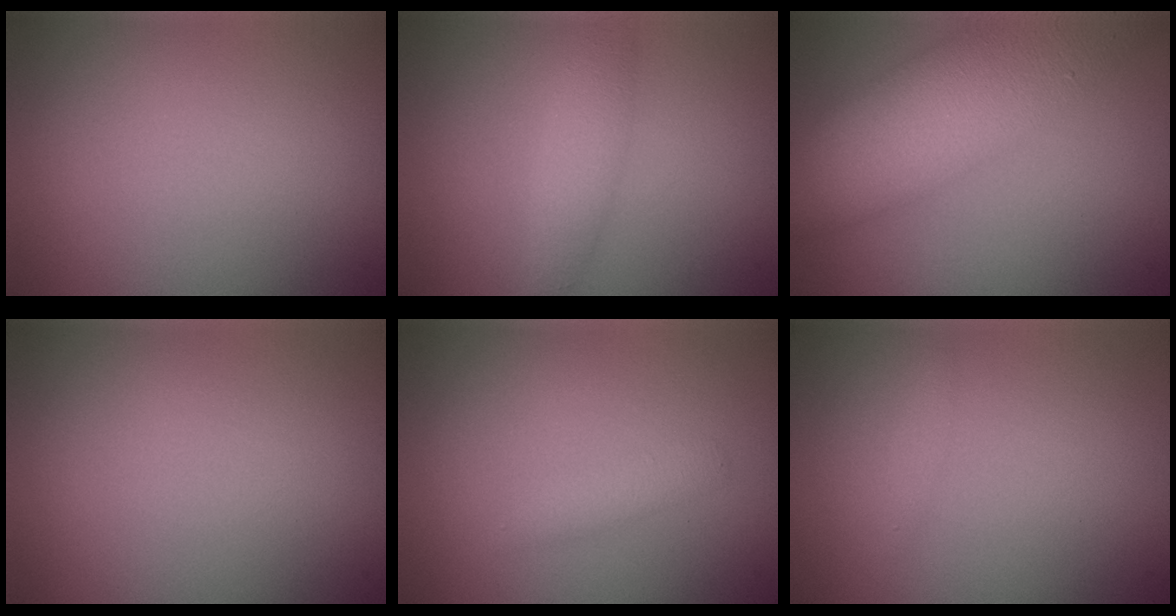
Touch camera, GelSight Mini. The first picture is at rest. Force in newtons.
{"total": 2.5, "press": 2.5, "slide": 0.1}
{"total": 11.5, "press": 11.5, "slide": 0.8}
{"total": 0.0}
{"total": 1.1, "press": 1.1, "slide": 0.1}
{"total": 0.6, "press": 0.6, "slide": 0.0}